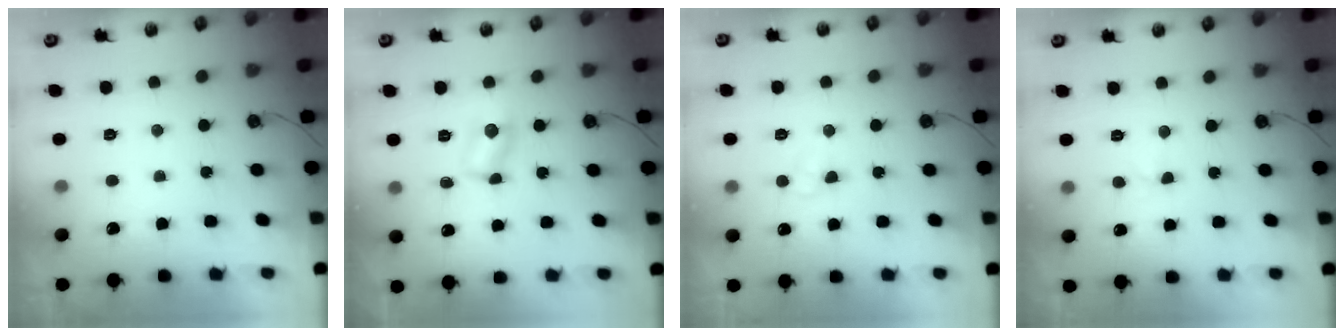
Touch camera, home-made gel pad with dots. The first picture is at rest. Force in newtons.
{"total": 3.5, "press": 3.5, "slide": 0.4}
{"total": 3.8, "press": 3.8, "slide": 0.3}
{"total": 4.7, "press": 3.1, "slide": 3.5}